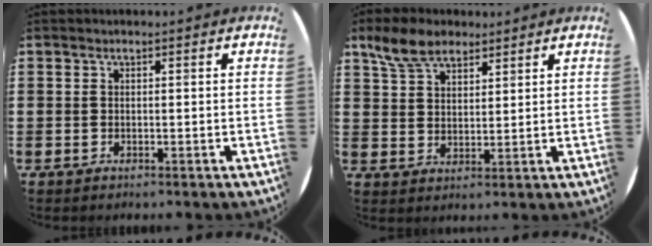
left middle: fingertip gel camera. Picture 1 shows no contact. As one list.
[{"total": 6.3, "force": [4.9, 3.0, 2.5], "torque": [-0.062, 0.003, 0.094]}]